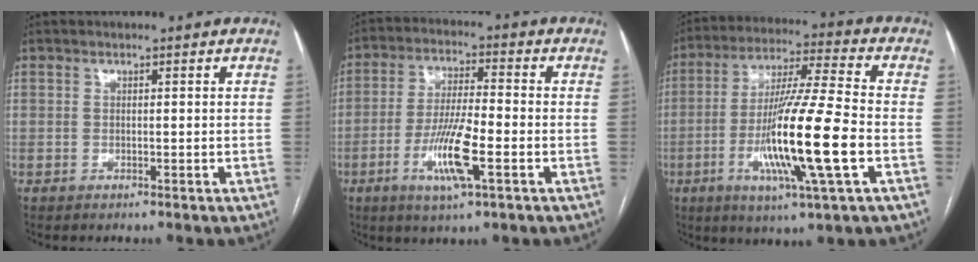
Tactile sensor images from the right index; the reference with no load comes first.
{"total": 10.1, "force": [-3.6, 1.3, 9.3], "torque": [-0.181, -0.008, -0.067]}
{"total": 17.1, "force": [-4.4, -0.1, 16.5], "torque": [-0.313, -0.016, -0.083]}